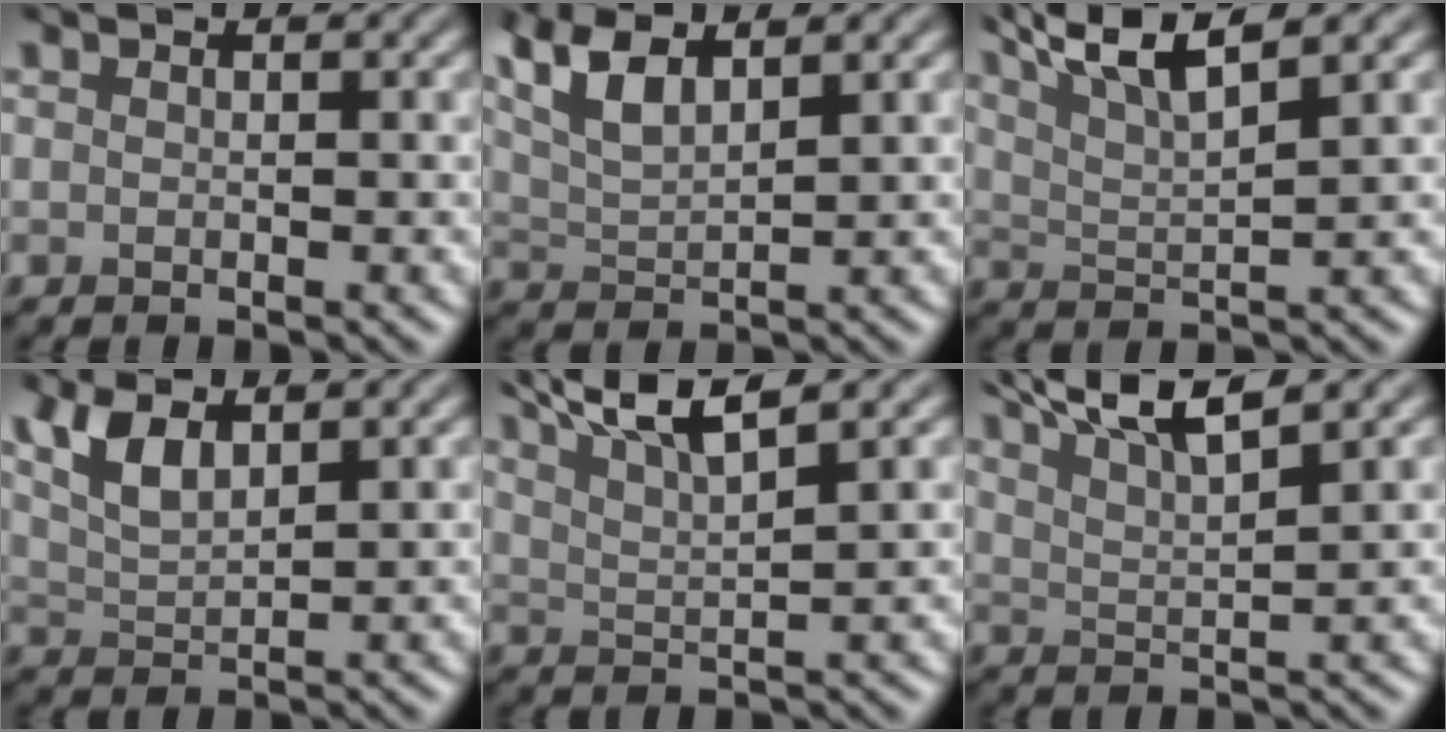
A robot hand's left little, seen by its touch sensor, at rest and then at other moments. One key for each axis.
{"total": 5.7, "fx": 3.6, "fy": 2.0, "fz": 4.0, "tx": -0.087, "ty": 0.013, "tz": 0.066}
{"total": 7.0, "fx": 5.0, "fy": 1.5, "fz": 4.6, "tx": -0.080, "ty": 0.021, "tz": 0.080}
{"total": 3.9, "fx": 2.3, "fy": 1.5, "fz": 2.8, "tx": -0.068, "ty": 0.002, "tz": 0.049}
{"total": 6.2, "fx": 4.7, "fy": 1.2, "fz": 3.8, "tx": -0.067, "ty": 0.017, "tz": 0.077}
{"total": 6.8, "fx": 5.3, "fy": 1.4, "fz": 4.1, "tx": -0.067, "ty": 0.023, "tz": 0.074}